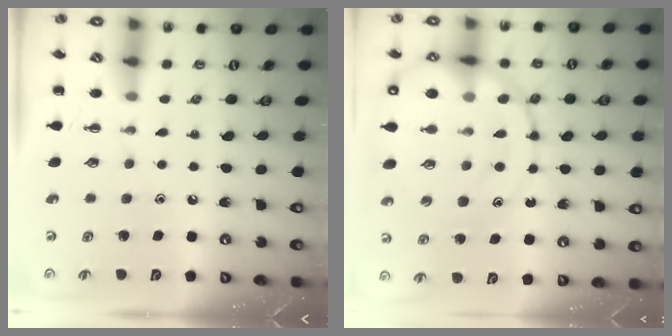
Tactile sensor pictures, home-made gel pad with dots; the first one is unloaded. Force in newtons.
{"total": 20.3, "press": 20.1, "slide": 3.0}